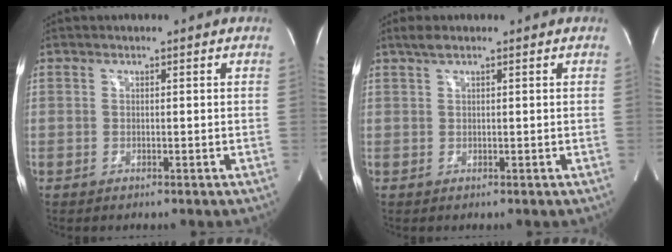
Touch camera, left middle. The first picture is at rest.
{"total": 1.7, "force": [1.2, 0.3, 1.1], "torque": [-0.029, 0.015, 0.025]}